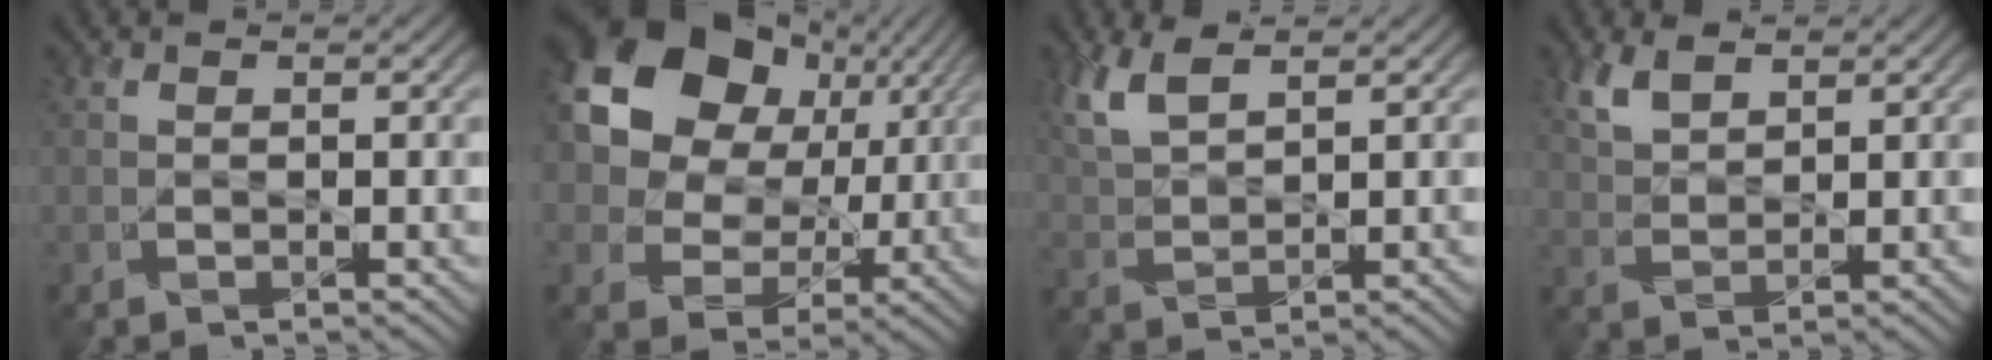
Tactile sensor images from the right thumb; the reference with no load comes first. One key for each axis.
{"total": 16.2, "fx": 4.9, "fy": 12.7, "fz": 8.8, "tx": -0.201, "ty": 0.026, "tz": 0.089}
{"total": 5.6, "fx": 3.4, "fy": 1.9, "fz": 4.0, "tx": -0.109, "ty": 0.006, "tz": 0.072}
{"total": 3.8, "fx": 2.5, "fy": 1.6, "fz": 2.3, "tx": -0.063, "ty": 0.002, "tz": 0.056}